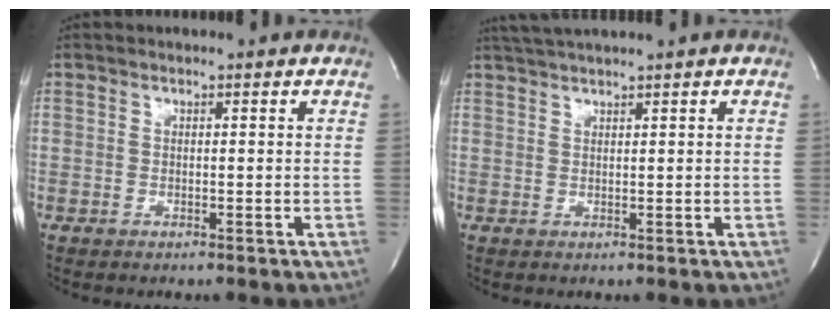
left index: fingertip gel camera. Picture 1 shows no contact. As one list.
[{"total": 3.8, "force": [3.4, -0.9, 1.6], "torque": [-0.027, 0.018, 0.064]}]